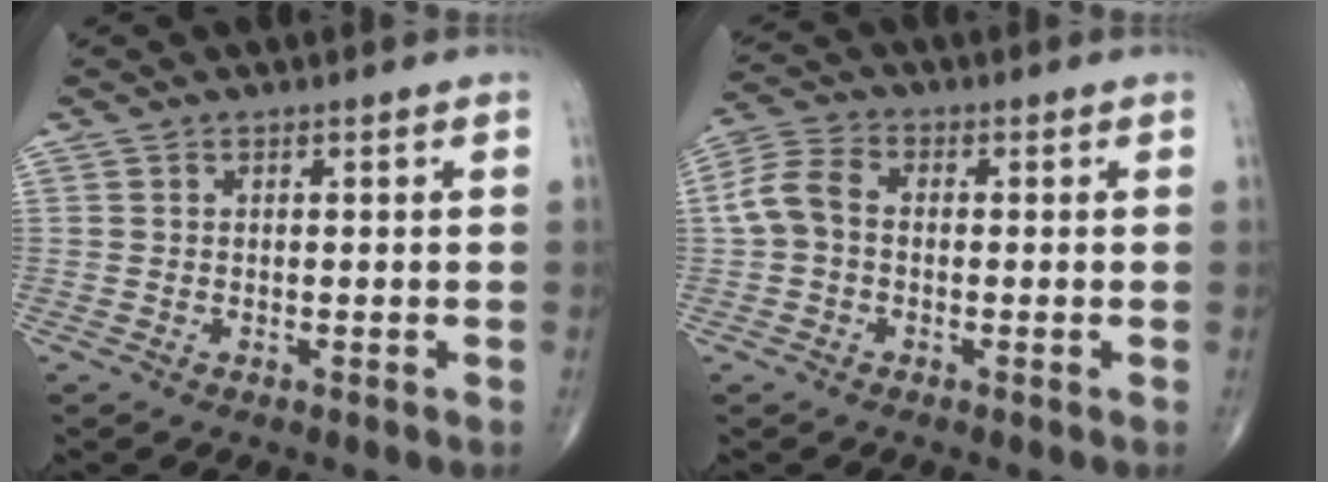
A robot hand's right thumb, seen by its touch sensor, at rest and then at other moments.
{"total": 6.2, "force": [-0.4, 4.4, 4.3], "torque": [-0.086, 0.020, -0.019]}